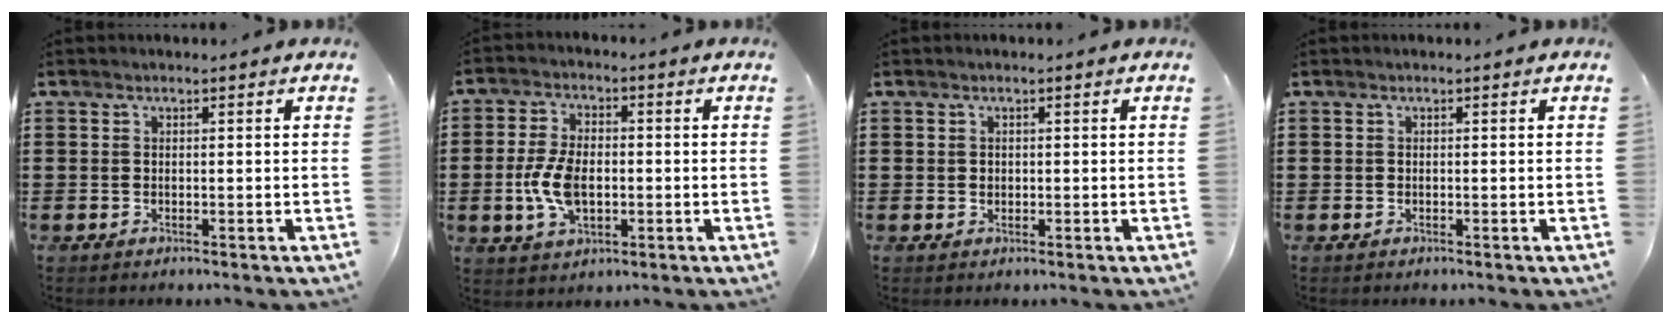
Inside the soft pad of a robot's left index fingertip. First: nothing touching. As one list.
[{"total": 7.5, "force": [-1.0, 4.2, 6.1], "torque": [-0.148, -0.004, -0.026]}, {"total": 0.7, "force": [0.2, 0.5, 0.4], "torque": [-0.009, 0.003, 0.004]}, {"total": 0.0}]